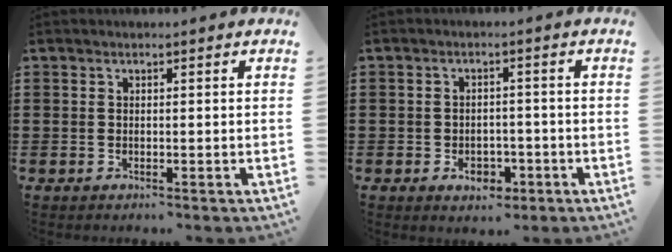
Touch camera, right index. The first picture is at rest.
{"total": 3.4, "force": [-1.6, 2.2, 2.1], "torque": [-0.031, -0.001, -0.031]}